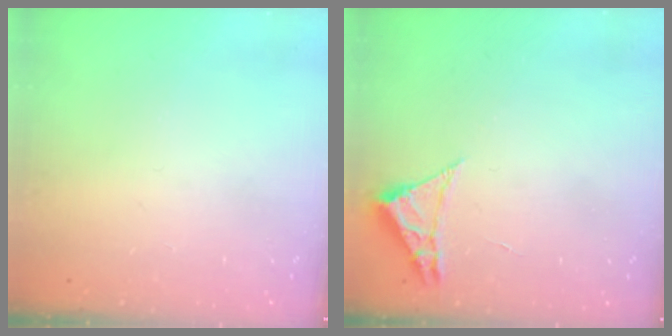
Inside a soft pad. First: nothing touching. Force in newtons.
{"total": 2.3, "press": 2.3, "slide": 0.4}